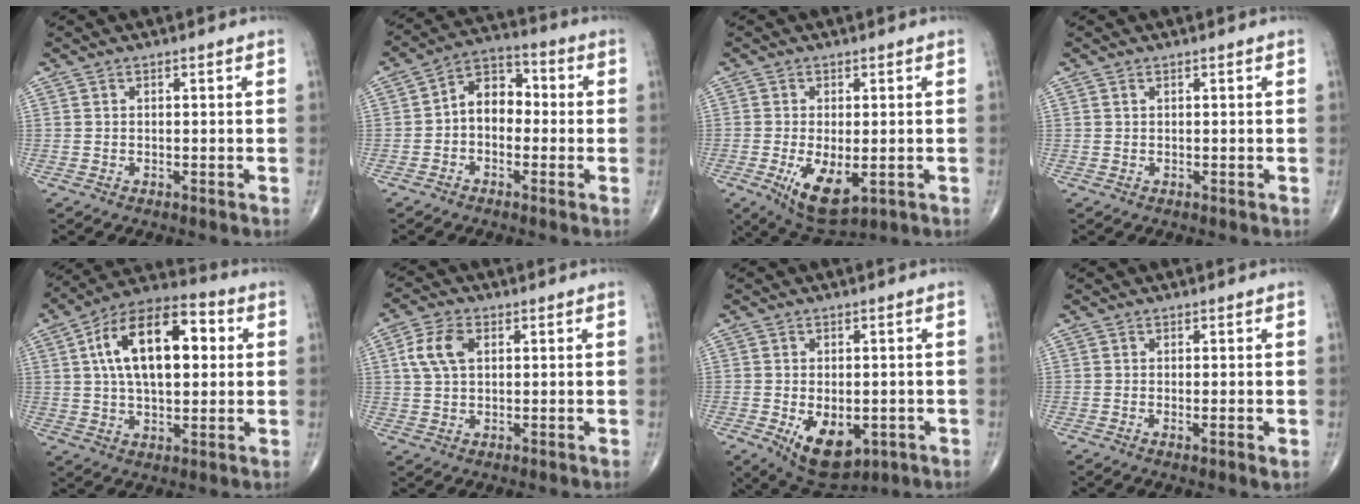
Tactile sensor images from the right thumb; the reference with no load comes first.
{"total": 8.5, "force": [-0.7, 6.0, 5.9], "torque": [-0.065, 0.033, -0.032]}
{"total": 9.1, "force": [-2.4, 4.2, 7.7], "torque": [-0.129, -0.019, -0.028]}
{"total": 0.0}
{"total": 19.4, "force": [4.0, 10.1, 16.1], "torque": [-0.246, 0.020, 0.057]}
{"total": 6.7, "force": [1.9, 4.2, 4.9], "torque": [-0.099, 0.006, 0.034]}
{"total": 10.5, "force": [-3.2, 6.0, 7.9], "torque": [-0.101, -0.005, -0.032]}
{"total": 2.4, "force": [-0.3, 0.4, 2.3], "torque": [-0.038, -0.008, -0.007]}